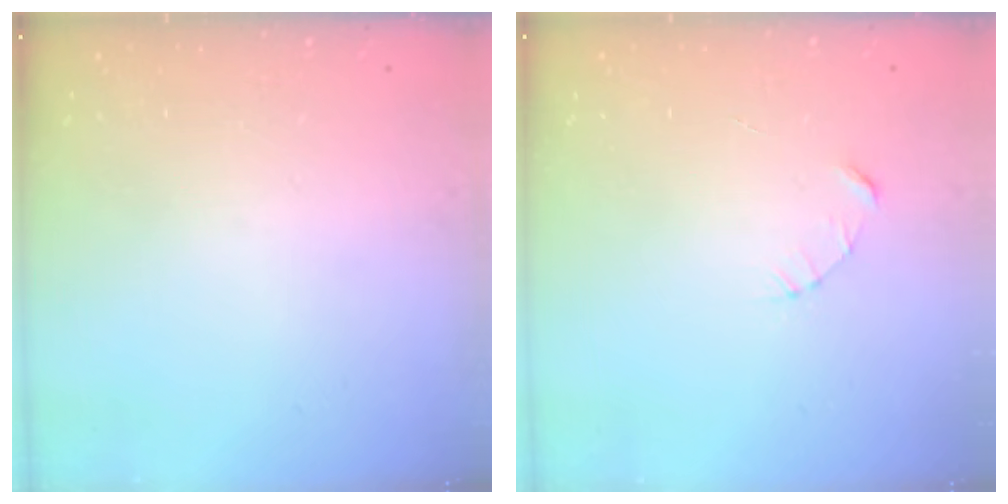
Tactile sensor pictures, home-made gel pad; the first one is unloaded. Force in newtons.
{"total": 2.3, "press": 2.3, "slide": 0.3}